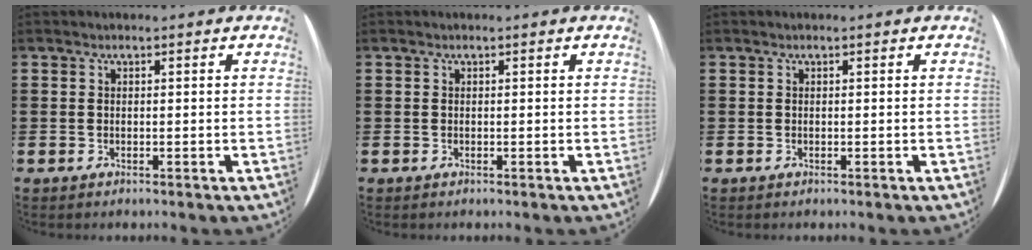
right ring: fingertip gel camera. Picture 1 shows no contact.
{"total": 0.0}
{"total": 0.0}